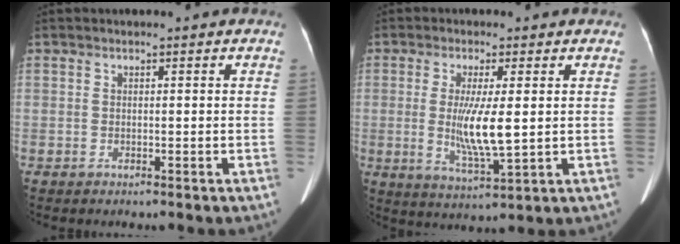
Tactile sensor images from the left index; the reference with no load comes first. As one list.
[{"total": 7.7, "force": [-0.7, 0.8, 7.7], "torque": [-0.155, -0.024, -0.007]}]